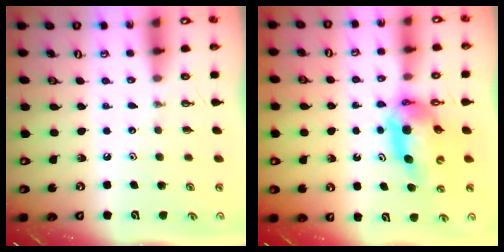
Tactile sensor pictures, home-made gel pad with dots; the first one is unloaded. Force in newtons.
{"total": 10.6, "press": 10.6, "slide": 1.1}